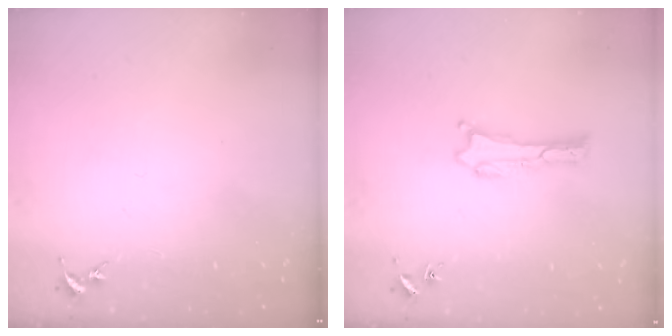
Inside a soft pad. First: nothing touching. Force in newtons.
{"total": 0.0}